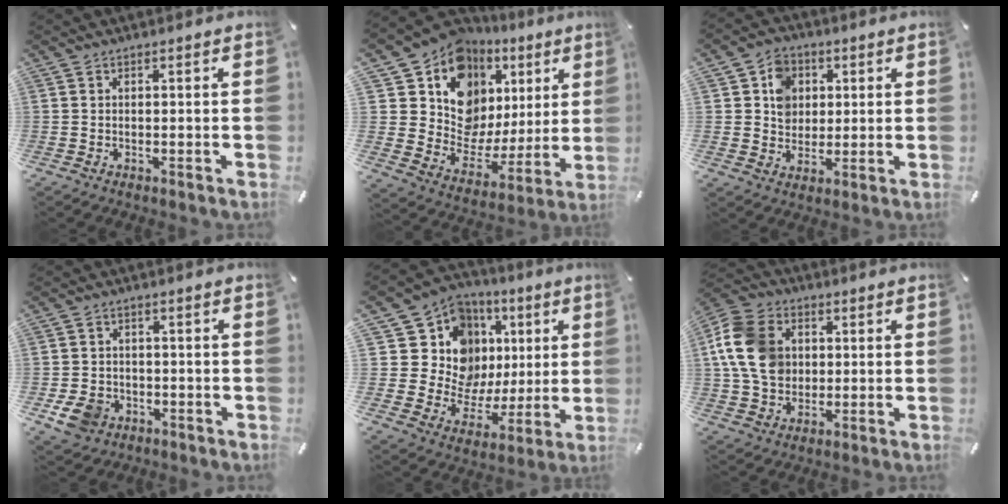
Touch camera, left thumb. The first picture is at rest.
{"total": 13.0, "force": [7.1, 10.2, 4.1], "torque": [-0.066, -0.090, 0.132]}
{"total": 7.5, "force": [1.6, 6.9, 2.6], "torque": [-0.039, 0.005, 0.028]}
{"total": 6.7, "force": [-2.6, 5.5, 2.8], "torque": [-0.062, 0.008, -0.047]}
{"total": 15.6, "force": [5.1, 13.6, 5.8], "torque": [-0.086, -0.058, 0.116]}
{"total": 13.5, "force": [1.2, 11.2, 7.4], "torque": [-0.160, 0.015, 0.023]}